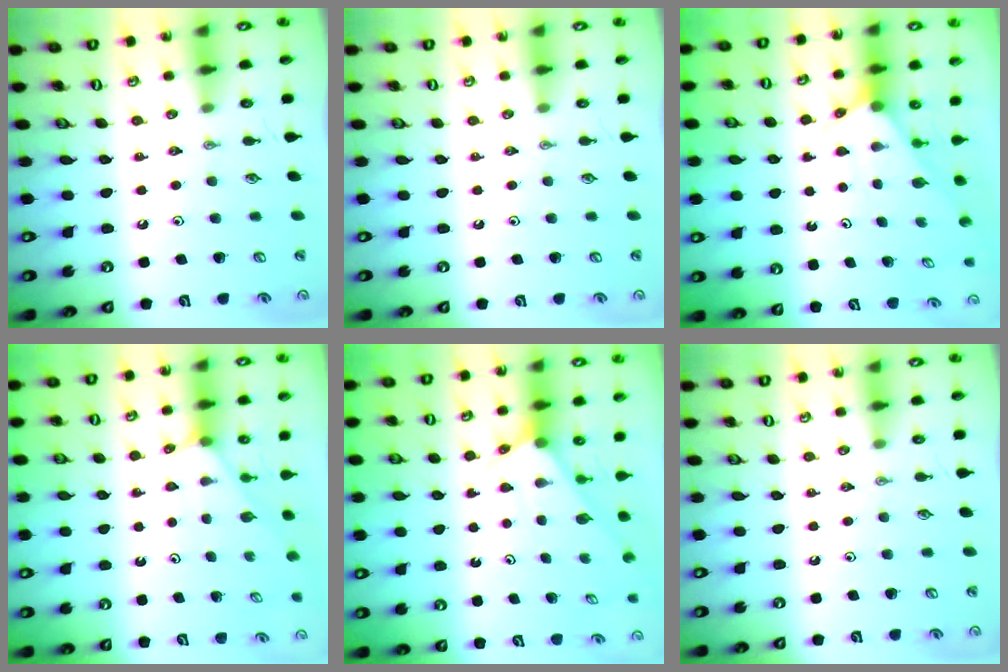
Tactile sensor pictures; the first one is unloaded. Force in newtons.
{"total": 0.0}
{"total": 2.7, "press": 2.7, "slide": 0.2}
{"total": 2.1, "press": 2.1, "slide": 0.4}
{"total": 2.5, "press": 2.5, "slide": 0.2}
{"total": 0.0}